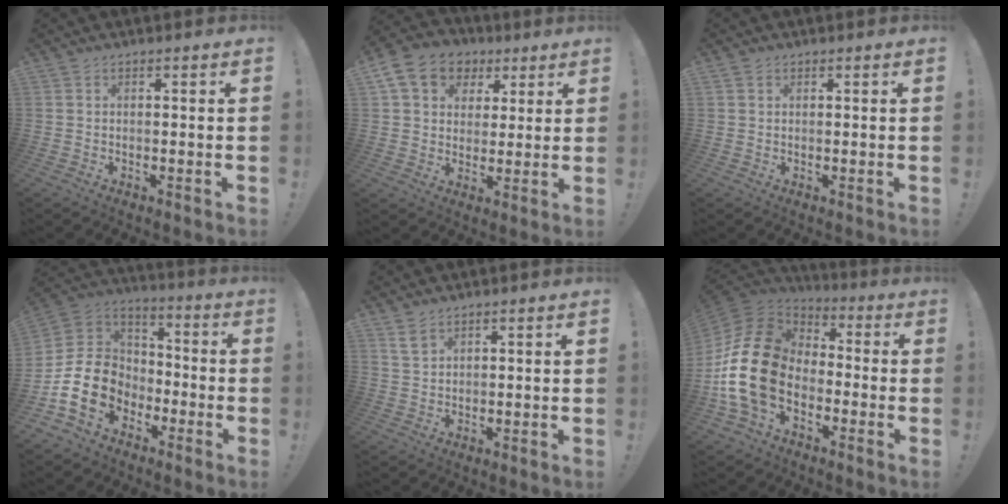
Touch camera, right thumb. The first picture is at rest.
{"total": 14.0, "force": [6.1, 10.9, 6.3], "torque": [-0.095, -0.020, 0.120]}
{"total": 1.0, "force": [0.7, 0.8, 0.2], "torque": [0.000, -0.001, 0.013]}
{"total": 16.8, "force": [-5.1, 13.1, 9.2], "torque": [-0.163, 0.024, -0.080]}
{"total": 3.7, "force": [2.5, 2.0, 1.7], "torque": [-0.030, -0.011, 0.048]}
{"total": 20.6, "force": [-3.9, 14.3, 14.2], "torque": [-0.280, 0.029, -0.063]}